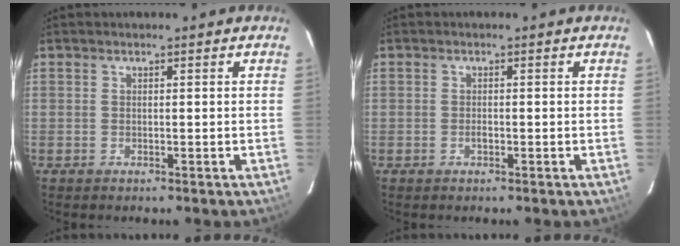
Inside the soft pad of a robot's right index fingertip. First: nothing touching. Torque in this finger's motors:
{"motor_torque": [0.38, 0.30, 0.19, 0.01]}